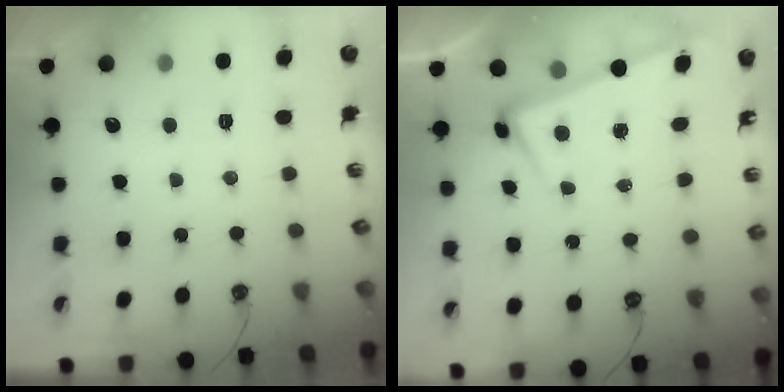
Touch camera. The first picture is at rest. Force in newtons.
{"total": 3.0, "press": 2.8, "slide": 1.0}